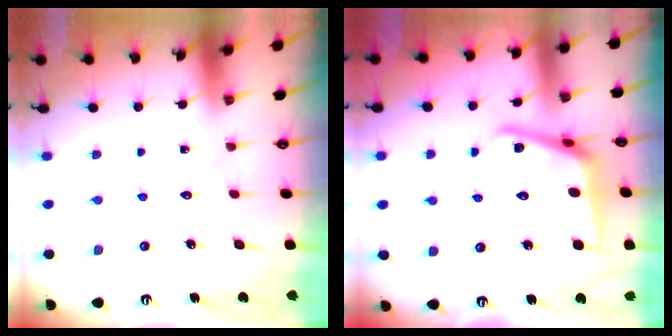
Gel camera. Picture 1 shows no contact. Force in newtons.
{"total": 10.0, "press": 10.0, "slide": 1.1}